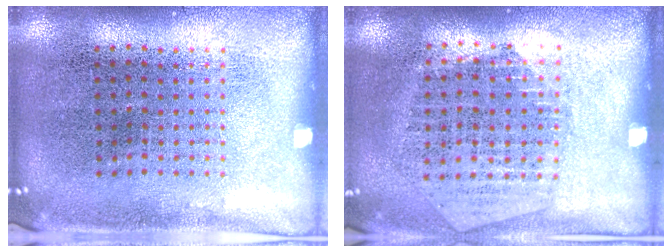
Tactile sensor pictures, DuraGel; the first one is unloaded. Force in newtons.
{"total": 1.3, "press": 1.2, "slide": 0.5}